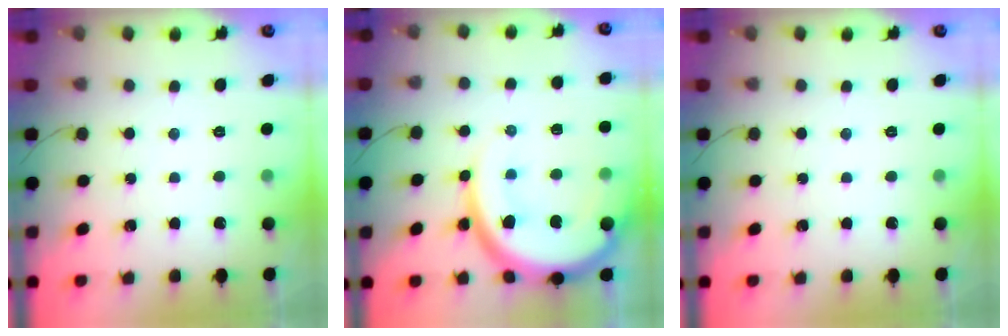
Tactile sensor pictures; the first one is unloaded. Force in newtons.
{"total": 18.0, "press": 18.0, "slide": 1.4}
{"total": 0.0}